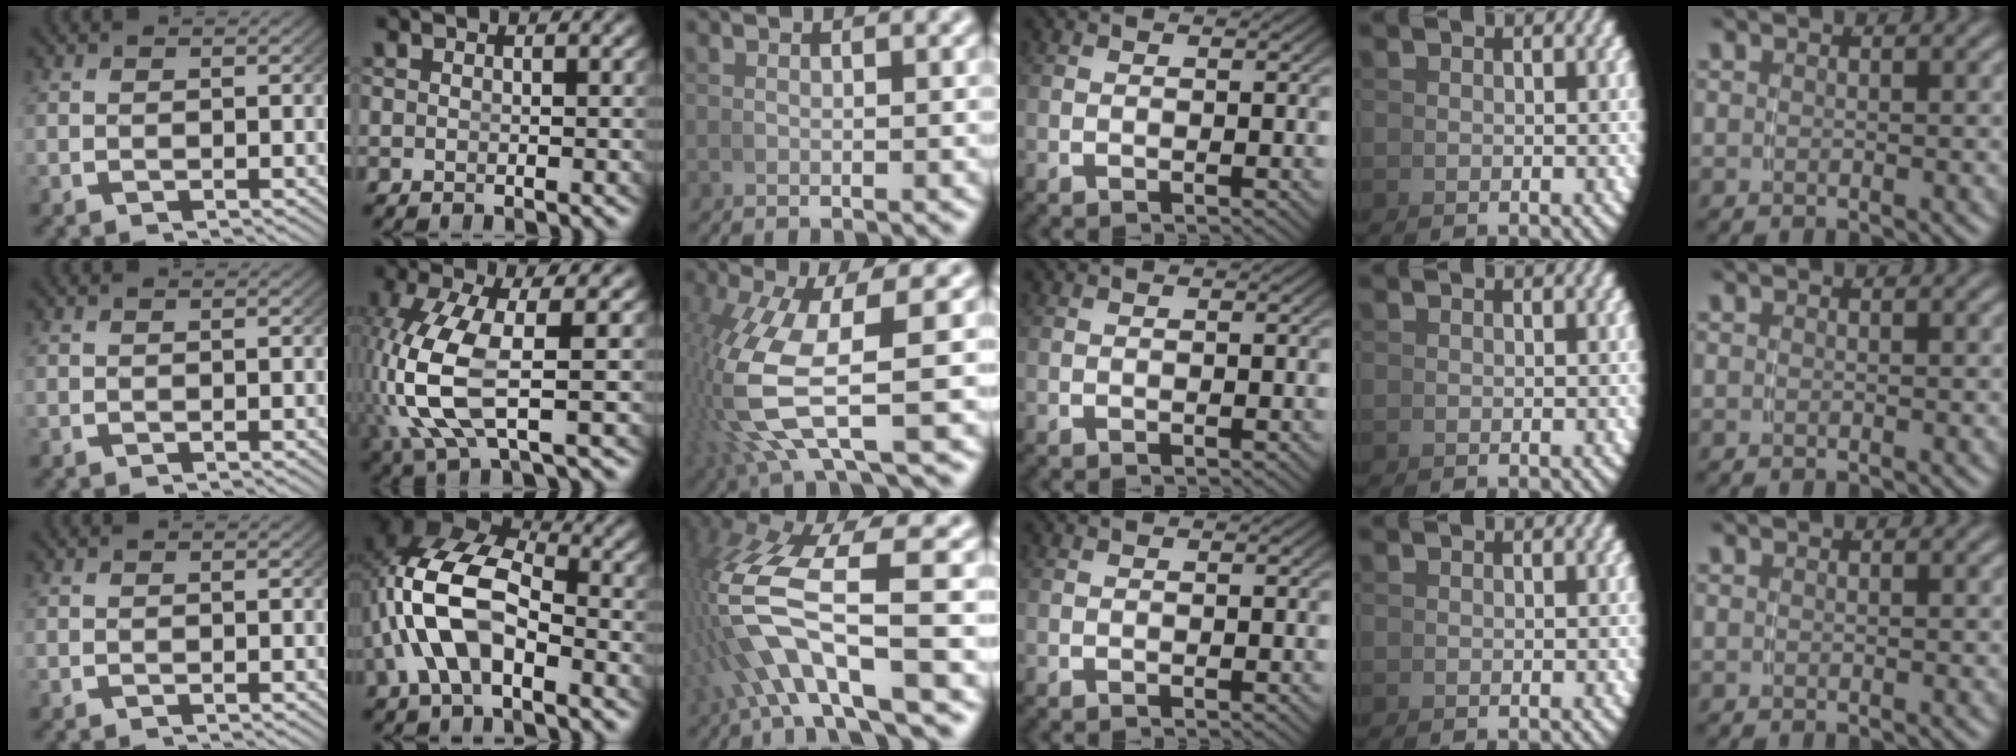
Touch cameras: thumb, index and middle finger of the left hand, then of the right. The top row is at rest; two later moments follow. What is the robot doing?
{"motion": "grasp_and_lifting", "object": "whiteboard"}